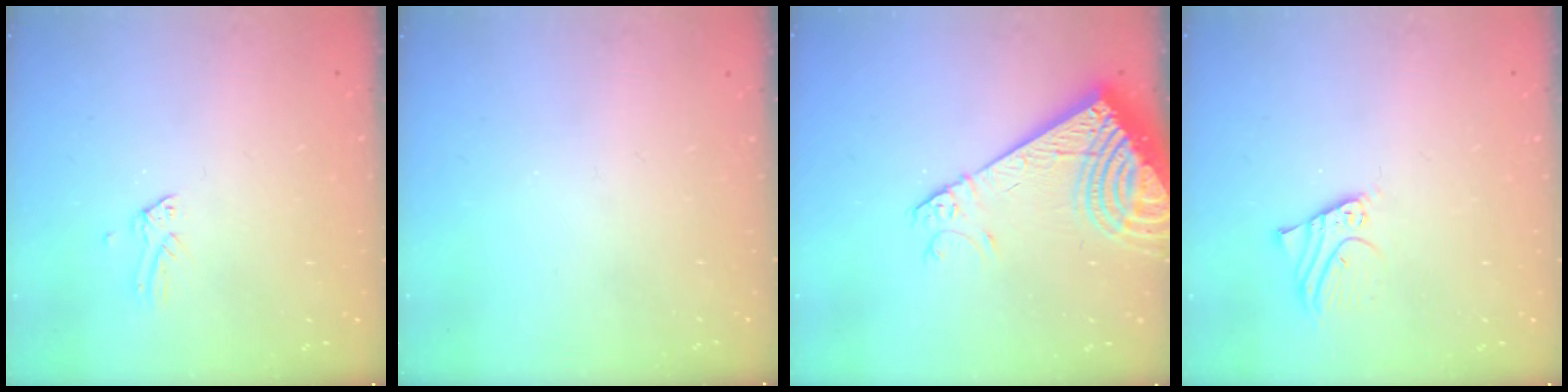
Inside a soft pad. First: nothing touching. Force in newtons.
{"total": 0.0}
{"total": 18.8, "press": 18.5, "slide": 3.4}
{"total": 2.7, "press": 2.7, "slide": 0.2}